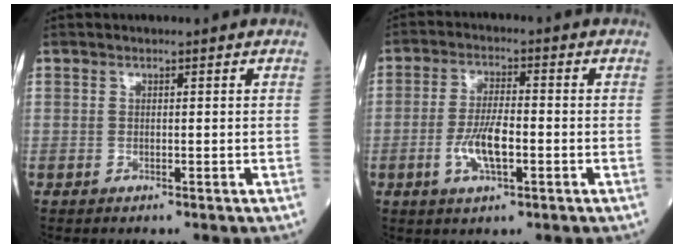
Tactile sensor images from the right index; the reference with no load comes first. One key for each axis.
{"total": 6.5, "fx": -1.8, "fy": 1.8, "fz": 6.0, "tx": -0.120, "ty": 0.003, "tz": -0.032}